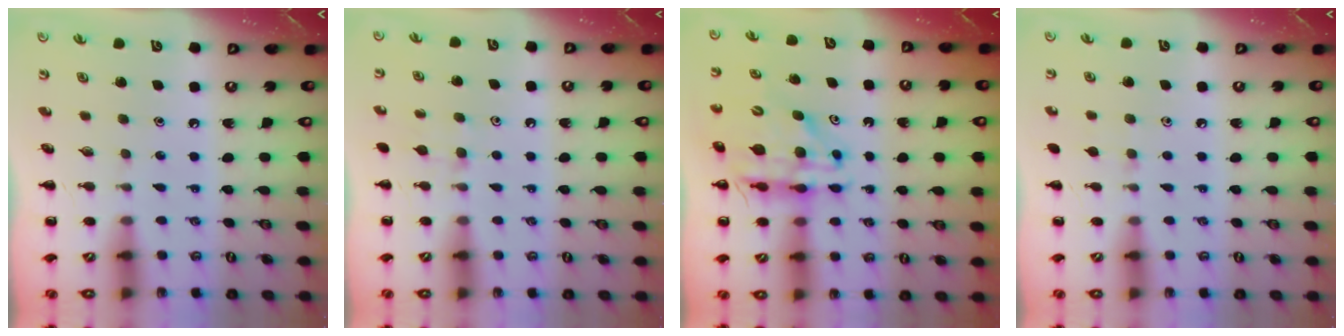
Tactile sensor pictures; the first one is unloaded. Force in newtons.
{"total": 6.8, "press": 6.5, "slide": 1.9}
{"total": 12.9, "press": 12.2, "slide": 3.9}
{"total": 4.4, "press": 4.0, "slide": 1.8}